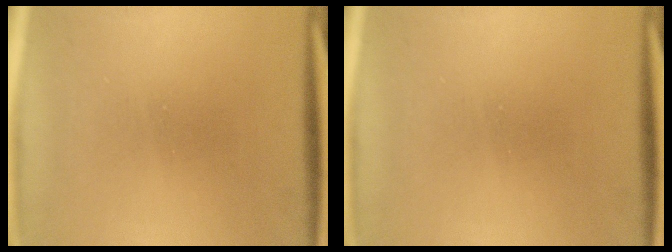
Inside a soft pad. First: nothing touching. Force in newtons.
{"total": 0.0}